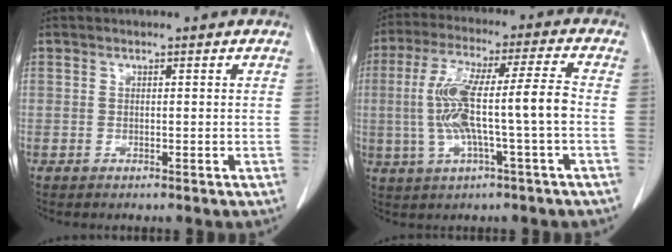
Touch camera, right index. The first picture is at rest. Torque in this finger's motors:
{"motor_torque": [0.85, -0.10, 0.44, 0.21]}